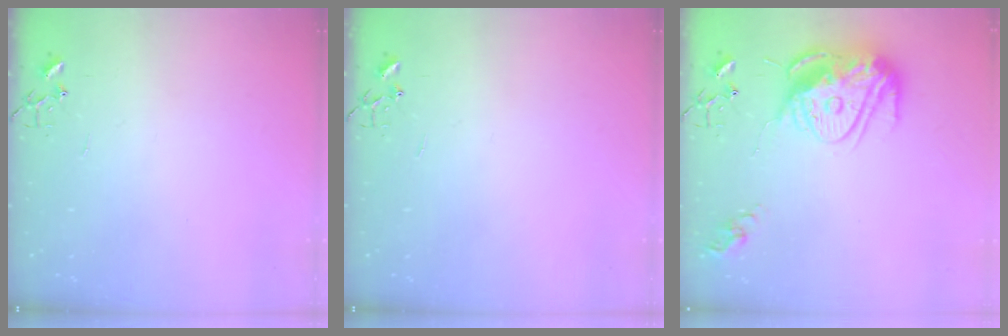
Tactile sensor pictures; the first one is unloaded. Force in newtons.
{"total": 0.0}
{"total": 17.8, "press": 17.7, "slide": 1.8}